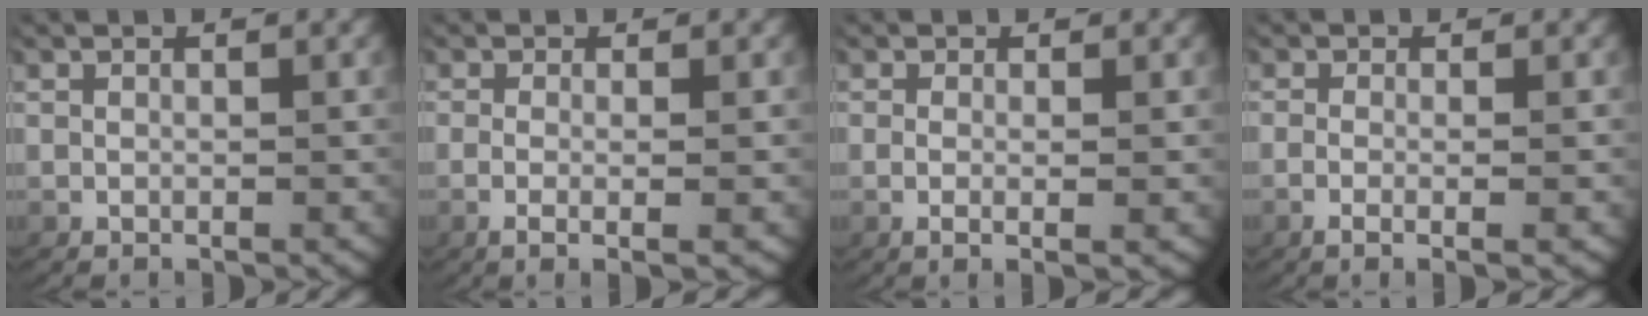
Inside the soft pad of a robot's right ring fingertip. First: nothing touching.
{"total": 2.9, "force": [-0.8, 0.4, 2.7], "torque": [-0.057, -0.015, -0.007]}
{"total": 2.0, "force": [-0.3, 0.2, 2.0], "torque": [-0.045, -0.014, 0.001]}
{"total": 2.6, "force": [-1.0, 0.4, 2.4], "torque": [-0.053, -0.013, -0.012]}